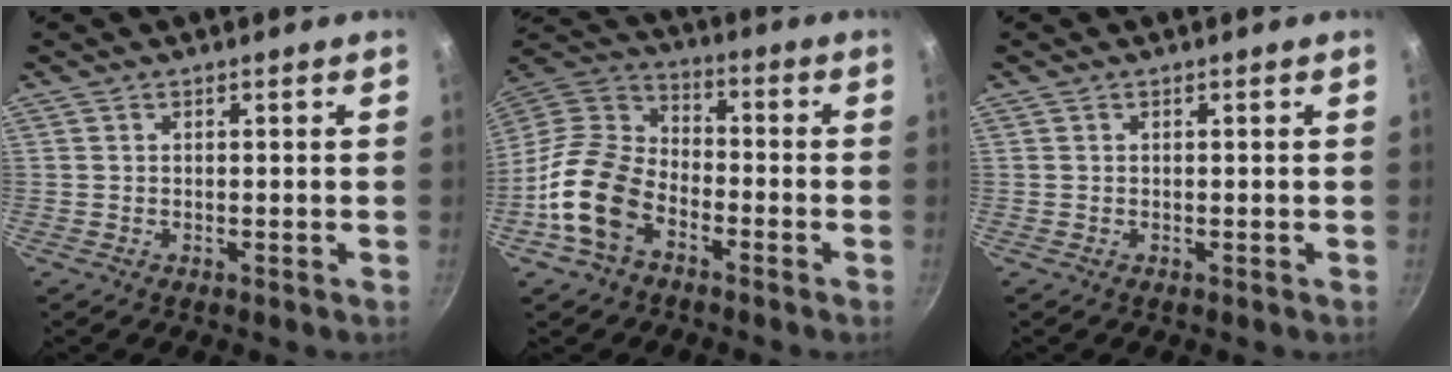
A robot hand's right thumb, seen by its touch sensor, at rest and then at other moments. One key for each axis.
{"total": 14.8, "fx": -6.6, "fy": 9.9, "fz": 8.9, "tx": -0.152, "ty": 0.051, "tz": -0.146}
{"total": 0.0}